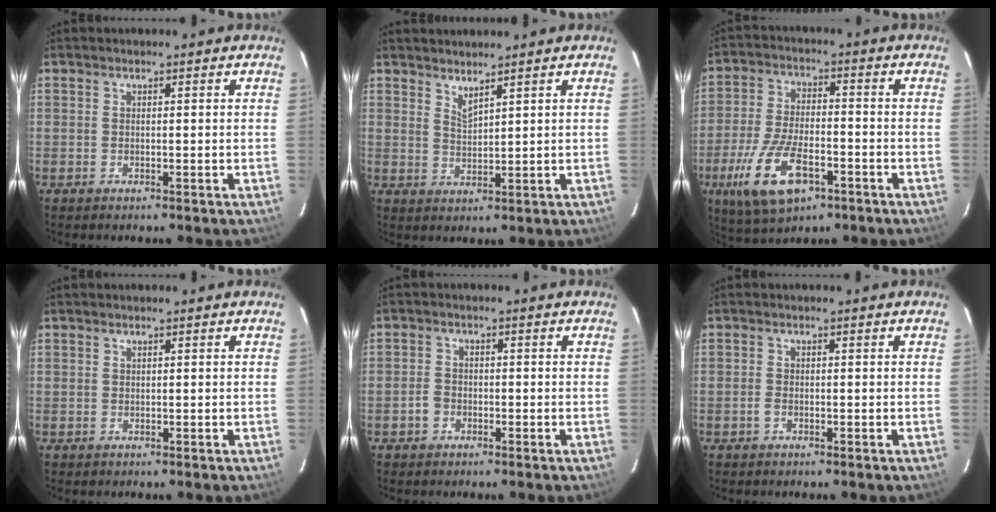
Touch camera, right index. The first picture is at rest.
{"total": 2.6, "force": [2.3, 0.2, 1.2], "torque": [-0.022, -0.003, 0.040]}
{"total": 14.1, "force": [-6.6, 6.1, 10.8], "torque": [-0.235, -0.020, -0.115]}
{"total": 0.5, "force": [0.1, 0.5, -0.1], "torque": [0.005, 0.003, 0.002]}
{"total": 3.0, "force": [-1.5, 2.3, 1.3], "torque": [-0.030, 0.009, -0.027]}
{"total": 1.1, "force": [-0.6, 0.7, 0.6], "torque": [-0.011, 0.003, -0.012]}